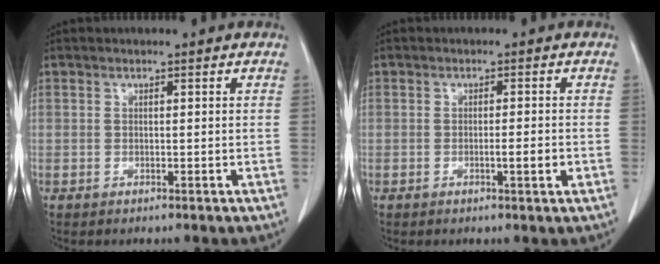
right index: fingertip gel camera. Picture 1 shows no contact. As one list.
[{"total": 2.5, "force": [-0.7, 0.1, 2.3], "torque": [-0.037, -0.003, -0.012]}]